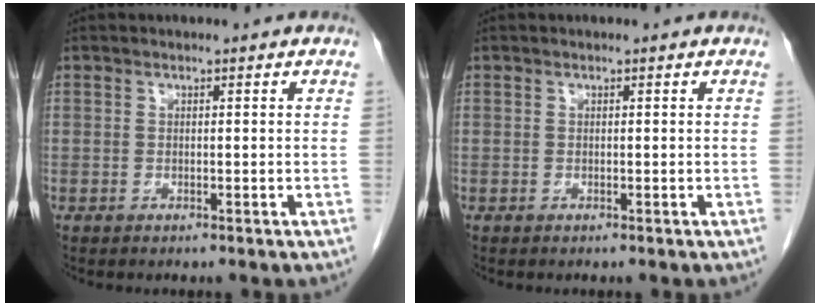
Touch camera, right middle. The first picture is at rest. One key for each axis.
{"total": 0.0}